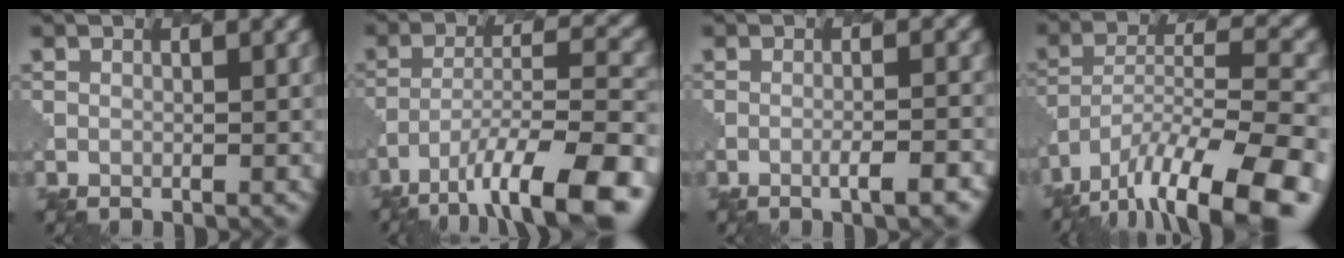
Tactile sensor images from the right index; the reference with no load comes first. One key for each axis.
{"total": 11.2, "fx": -7.4, "fy": 3.0, "fz": 7.8, "tx": -0.128, "ty": 0.003, "tz": -0.125}
{"total": 2.9, "fx": -1.4, "fy": 0.5, "fz": 2.5, "tx": -0.032, "ty": 0.006, "tz": -0.027}
{"total": 13.9, "fx": -10.1, "fy": 3.6, "fz": 8.9, "tx": -0.167, "ty": -0.005, "tz": -0.160}